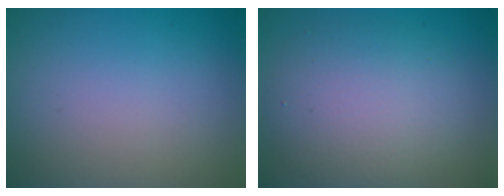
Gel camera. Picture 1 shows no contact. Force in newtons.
{"total": 5.5, "press": 5.5, "slide": 0.2}